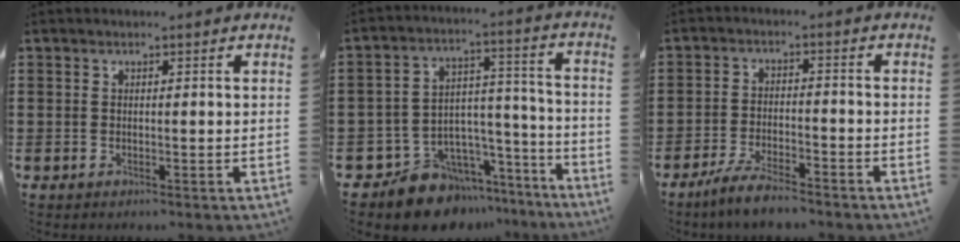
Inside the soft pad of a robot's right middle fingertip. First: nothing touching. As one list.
[{"total": 10.0, "force": [-8.7, 4.9, 1.1], "torque": [-0.028, 0.023, -0.161]}, {"total": 5.0, "force": [-4.4, 0.5, 2.3], "torque": [-0.051, -0.004, -0.086]}]